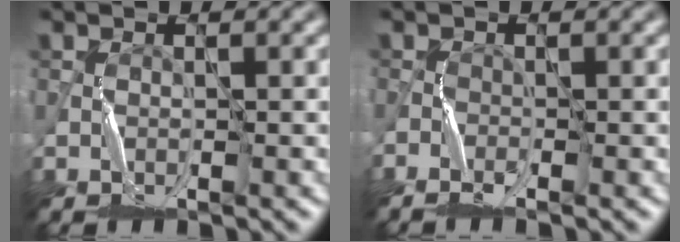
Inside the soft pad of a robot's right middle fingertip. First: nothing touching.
{"total": 1.3, "force": [-1.2, 0.2, 0.4], "torque": [-0.011, -0.006, -0.029]}